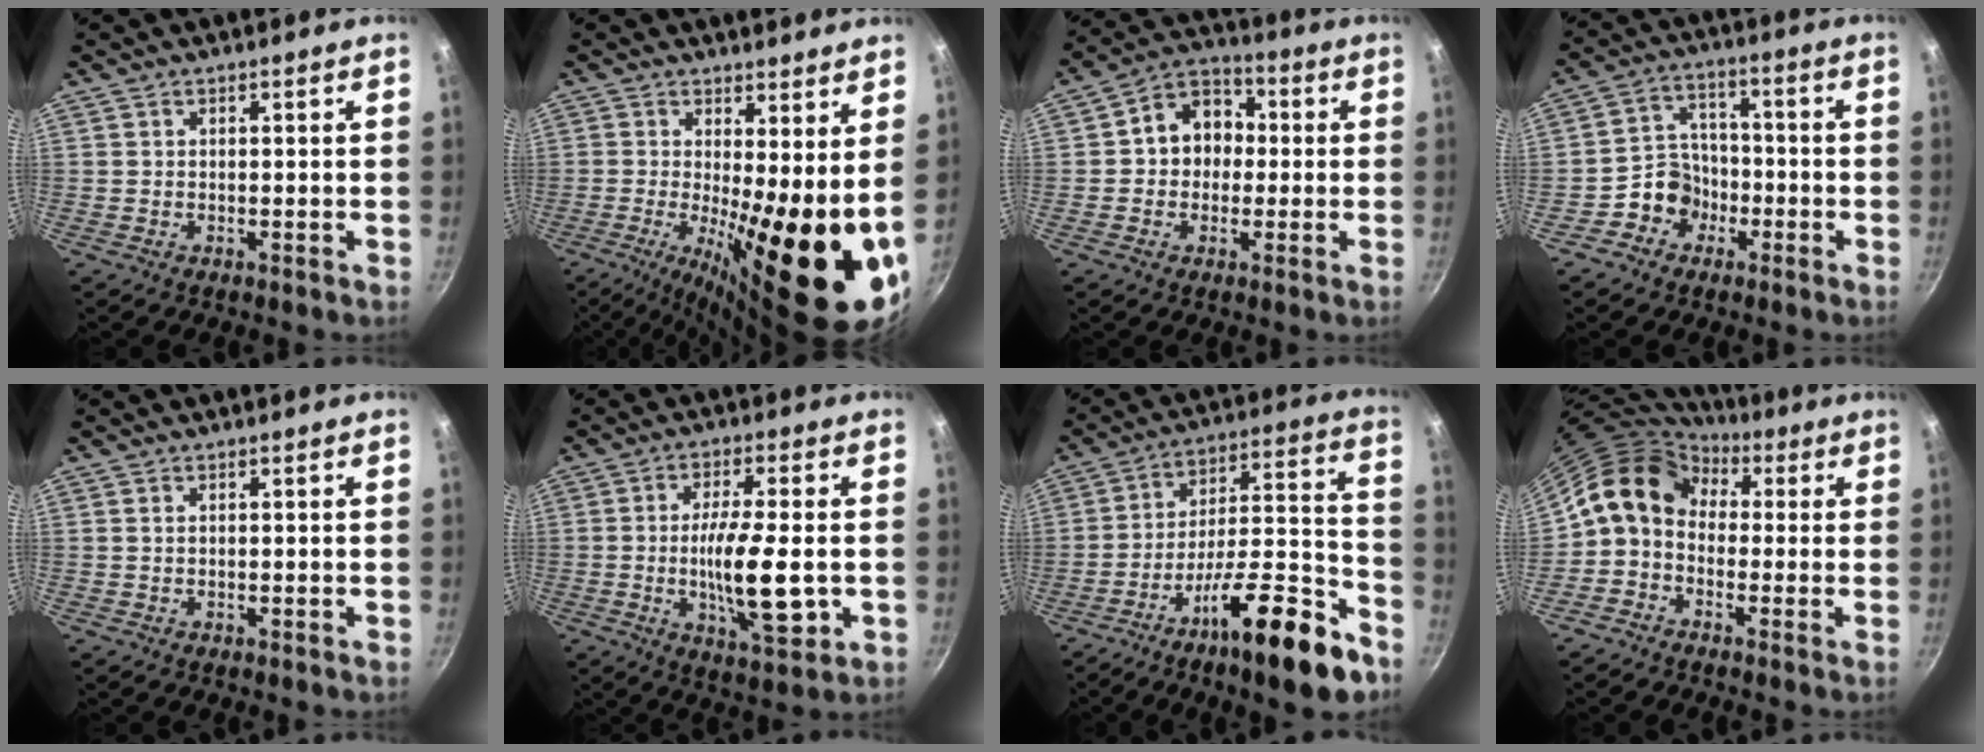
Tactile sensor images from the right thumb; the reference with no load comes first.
{"total": 18.9, "force": [-0.8, 5.7, 18.0], "torque": [-0.244, -0.033, -0.006]}
{"total": 9.7, "force": [0.1, 8.2, 5.2], "torque": [-0.034, 0.026, -0.015]}
{"total": 7.6, "force": [-3.5, 6.4, 2.1], "torque": [0.007, 0.046, -0.067]}
{"total": 0.5, "force": [0.2, 0.3, 0.4], "torque": [-0.007, 0.000, 0.004]}
{"total": 13.4, "force": [-1.8, 3.9, 12.7], "torque": [-0.214, -0.002, -0.029]}
{"total": 21.4, "force": [-12.8, 5.8, 16.2], "torque": [-0.209, 0.085, -0.208]}
{"total": 10.5, "force": [1.5, 8.2, 6.3], "torque": [-0.090, 0.032, 0.001]}